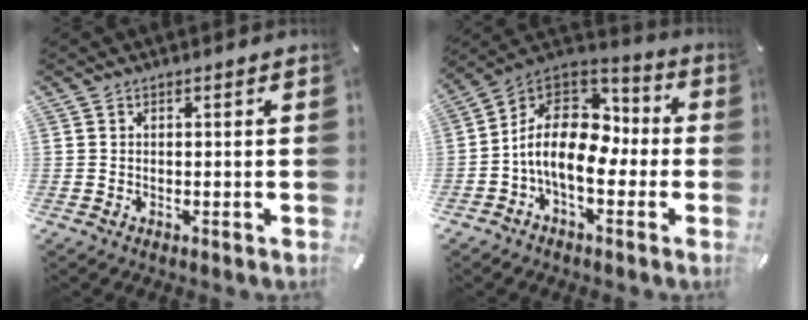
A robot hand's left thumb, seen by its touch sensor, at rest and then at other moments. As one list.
[{"total": 15.2, "force": [-2.7, 9.4, 11.6], "torque": [-0.229, 0.011, -0.045]}]